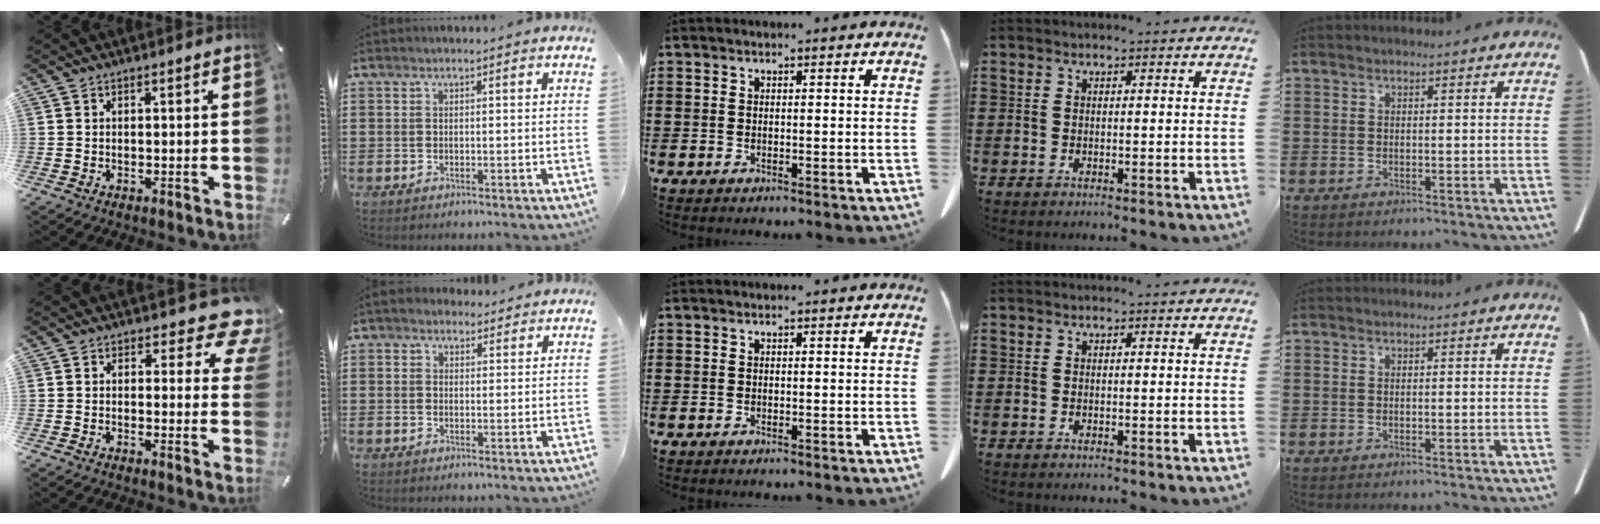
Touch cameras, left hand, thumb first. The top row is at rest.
{"thumb": {"total": 8.1, "force": [4.9, 4.0, 5.0], "torque": [-0.044, -0.036, 0.079]}, "index": {"total": 2.7, "force": [2.1, 1.6, 0.3], "torque": [-0.007, 0.004, 0.038]}}